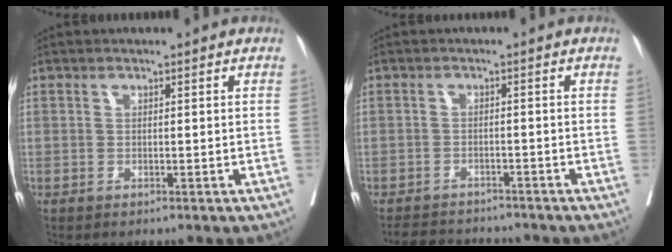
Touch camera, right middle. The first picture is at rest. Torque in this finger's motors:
{"motor_torque": [0.23, -0.53, -0.05, -0.07]}